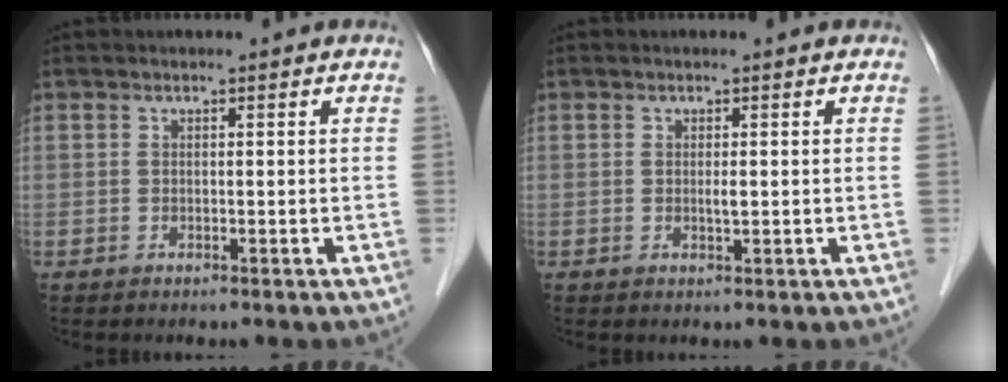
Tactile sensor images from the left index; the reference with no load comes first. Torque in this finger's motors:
{"motor_torque": [0.10, 0.07, 0.01, 0.01]}